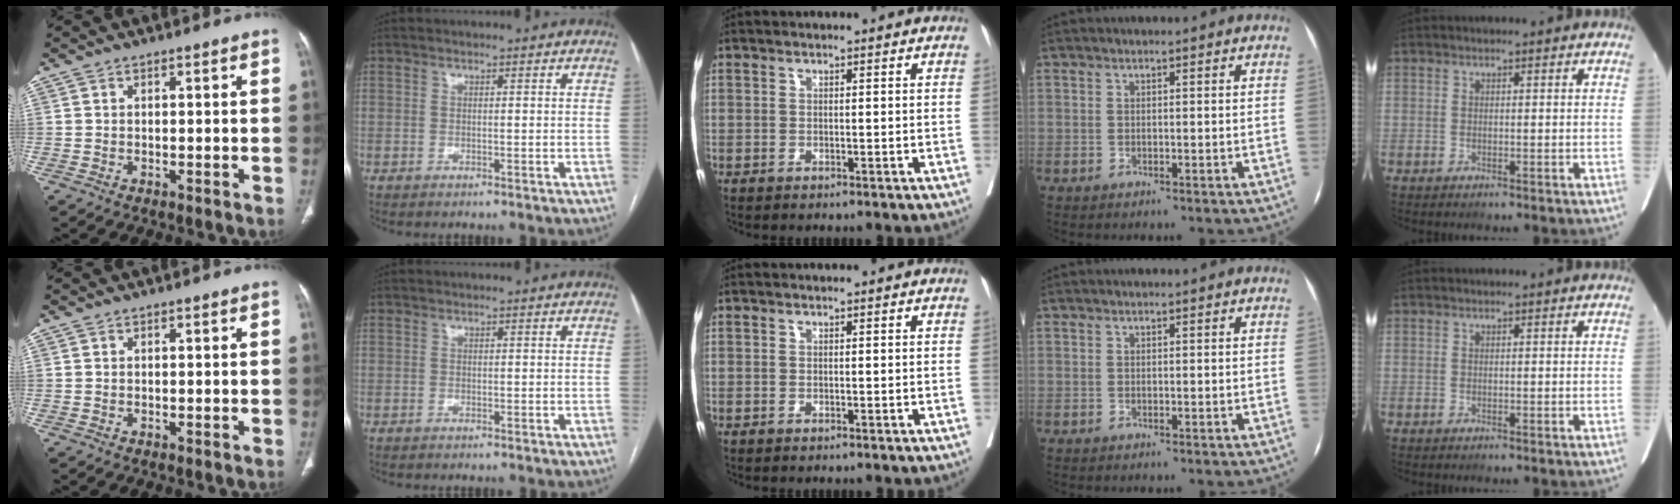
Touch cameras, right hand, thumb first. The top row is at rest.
{}